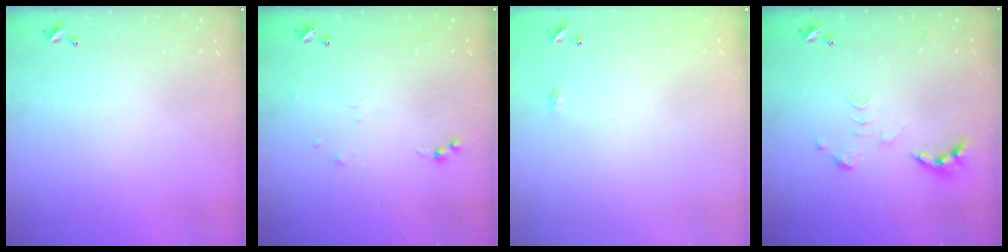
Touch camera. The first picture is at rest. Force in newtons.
{"total": 5.1, "press": 5.1, "slide": 0.6}
{"total": 2.2, "press": 2.1, "slide": 0.4}
{"total": 0.0}